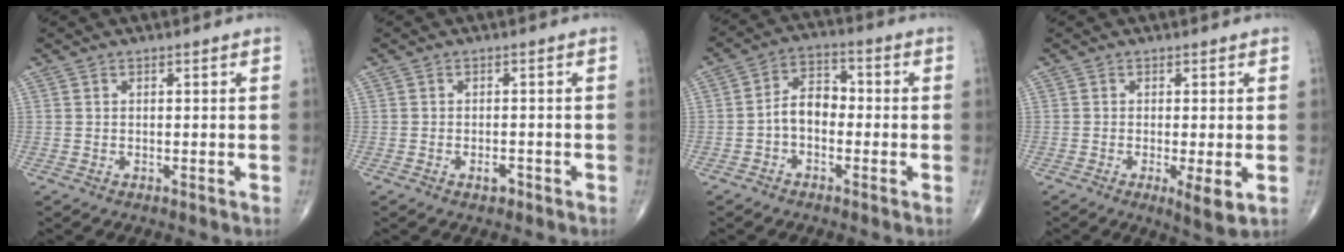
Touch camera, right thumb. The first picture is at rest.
{"total": 1.7, "force": [-0.9, 0.9, 1.0], "torque": [-0.016, 0.005, -0.014]}
{"total": 6.4, "force": [-1.4, 4.3, 4.6], "torque": [-0.063, 0.029, -0.038]}
{"total": 4.6, "force": [-1.1, 0.9, 4.4], "torque": [-0.078, -0.016, -0.019]}